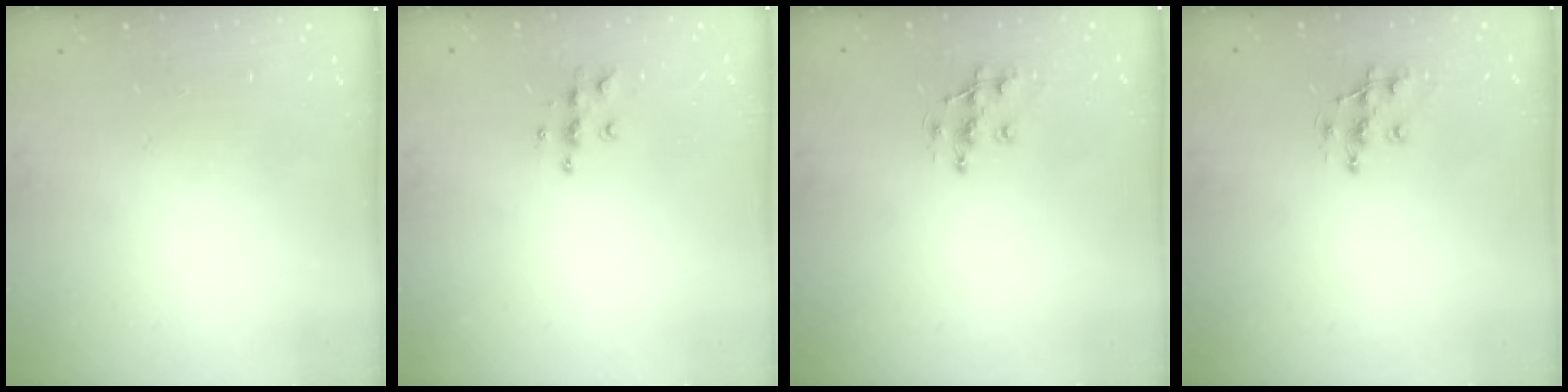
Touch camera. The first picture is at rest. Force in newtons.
{"total": 6.9, "press": 6.9, "slide": 0.4}
{"total": 8.5, "press": 8.4, "slide": 0.6}
{"total": 8.5, "press": 8.4, "slide": 0.6}